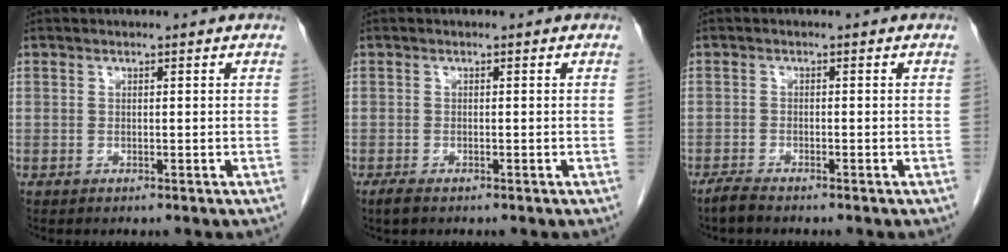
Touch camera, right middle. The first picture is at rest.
{"total": 1.7, "force": [-1.2, 0.5, 1.1], "torque": [-0.028, -0.005, -0.020]}
{"total": 1.9, "force": [-1.8, 0.1, 0.8], "torque": [-0.025, -0.005, -0.034]}